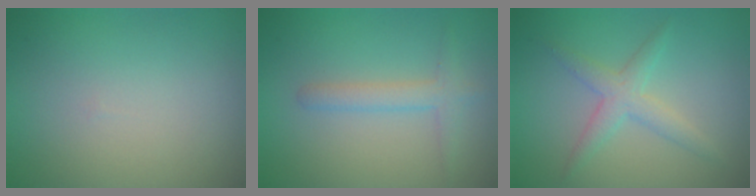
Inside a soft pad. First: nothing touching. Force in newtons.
{"total": 2.0, "press": 2.0, "slide": 0.1}
{"total": 2.5, "press": 2.5, "slide": 0.1}